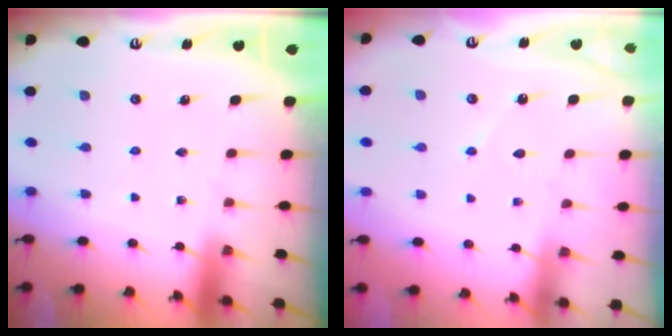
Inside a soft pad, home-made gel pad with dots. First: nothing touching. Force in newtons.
{"total": 3.7, "press": 3.7, "slide": 0.4}